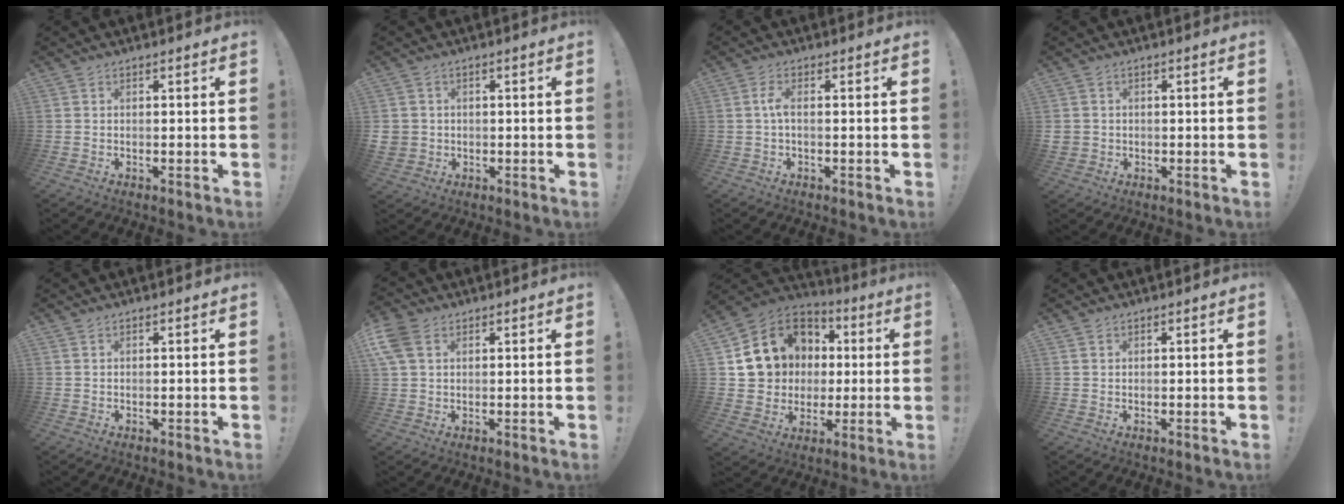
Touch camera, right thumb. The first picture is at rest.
{"total": 3.5, "force": [0.3, 3.3, 1.1], "torque": [-0.025, 0.001, 0.007]}
{"total": 3.6, "force": [0.0, 1.0, 3.5], "torque": [-0.076, 0.003, -0.002]}
{"total": 2.5, "force": [0.1, 2.3, 0.8], "torque": [-0.009, 0.000, 0.004]}
{"total": 0.0}
{"total": 7.7, "force": [3.3, 5.2, 4.6], "torque": [-0.100, 0.003, 0.068]}
{"total": 15.7, "force": [3.9, 13.9, 6.2], "torque": [-0.079, -0.008, 0.107]}
{"total": 0.9, "force": [0.7, 0.7, 0.1], "torque": [0.001, -0.002, 0.013]}